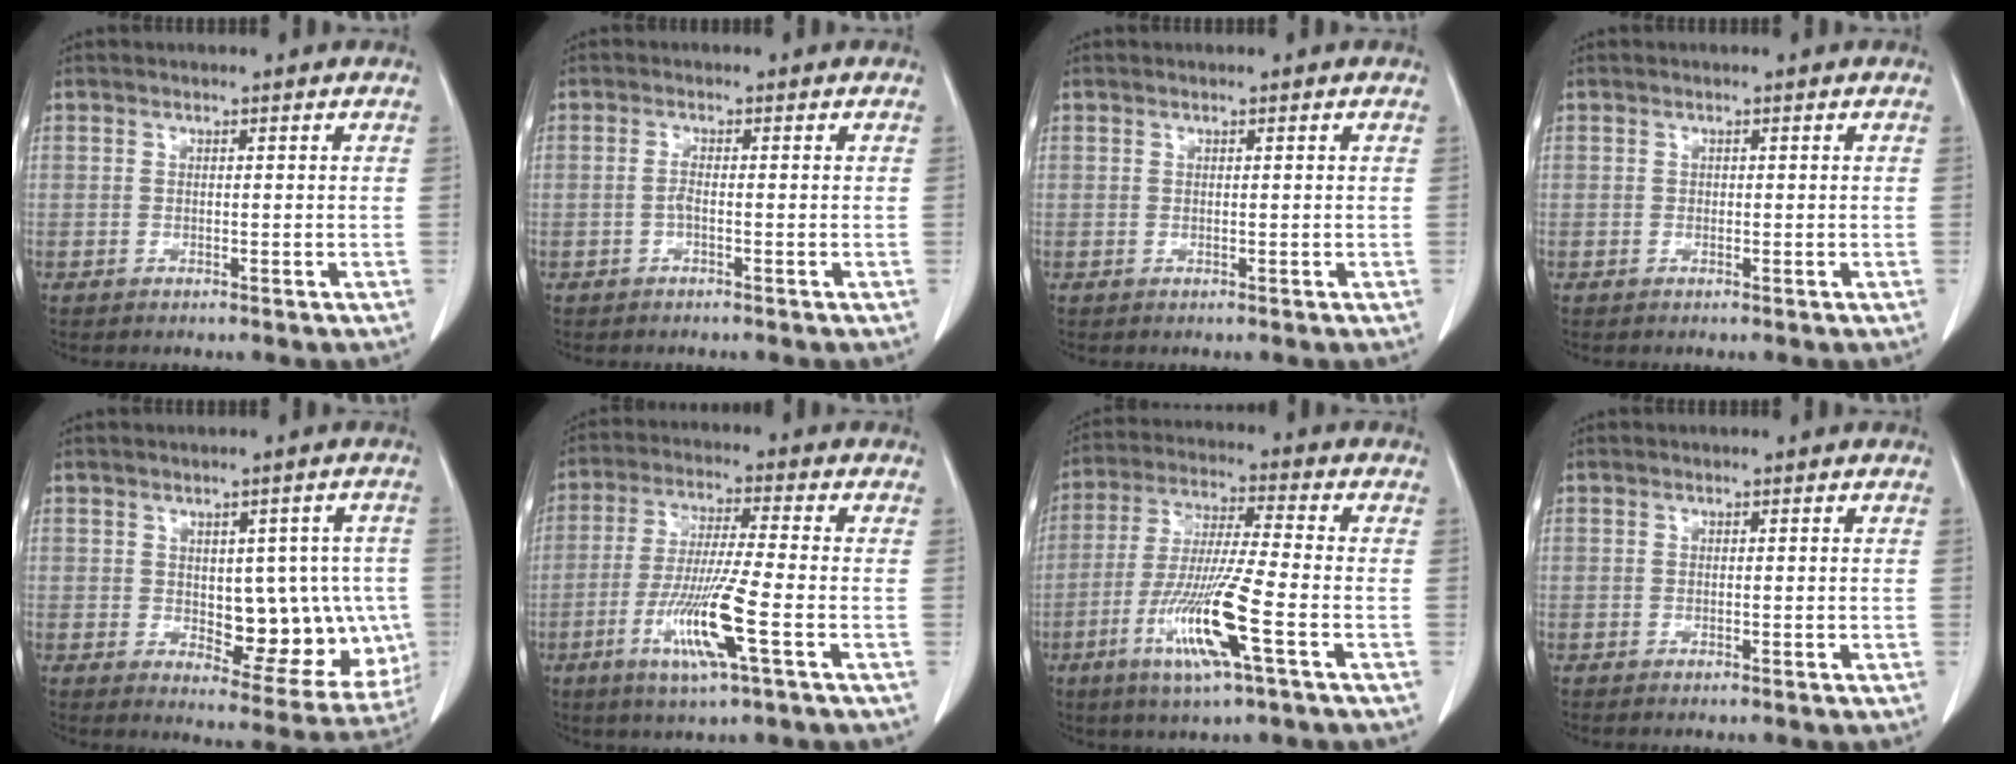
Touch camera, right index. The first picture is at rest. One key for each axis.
{"total": 1.5, "fx": -0.5, "fy": 0.5, "fz": 1.3, "tx": -0.027, "ty": 0.003, "tz": -0.010}
{"total": 0.0}
{"total": 0.6, "fx": -0.1, "fy": 0.5, "fz": 0.3, "tx": -0.009, "ty": 0.007, "tz": 0.000}
{"total": 15.3, "fx": -1.0, "fy": 8.1, "fz": 12.9, "tx": -0.166, "ty": 0.014, "tz": 0.013}
{"total": 11.6, "fx": -4.2, "fy": 0.1, "fz": 10.8, "tx": -0.215, "ty": -0.020, "tz": -0.081}
{"total": 13.6, "fx": -5.3, "fy": 0.3, "fz": 12.5, "tx": -0.254, "ty": -0.022, "tz": -0.100}
{"total": 0.6, "fx": -0.3, "fy": 0.3, "fz": 0.5, "tx": -0.014, "ty": -0.002, "tz": -0.003}